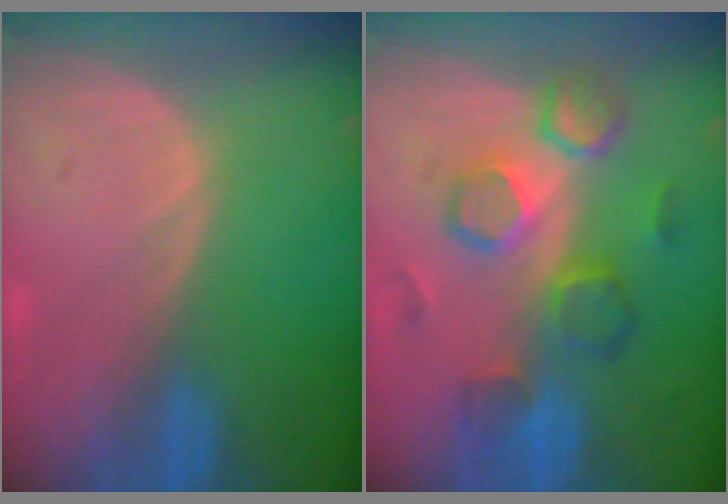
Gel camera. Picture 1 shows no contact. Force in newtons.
{"total": 8.5, "press": 8.4, "slide": 1.4}